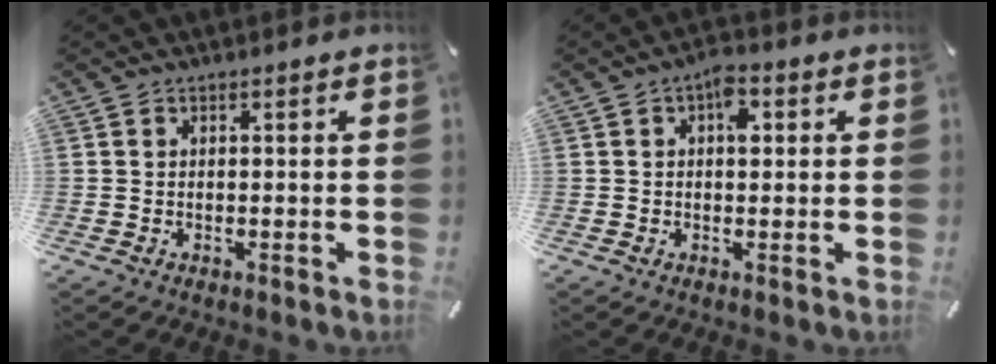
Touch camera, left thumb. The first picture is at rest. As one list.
[{"total": 4.8, "force": [1.2, 2.7, 3.7], "torque": [-0.046, -0.003, 0.012]}]